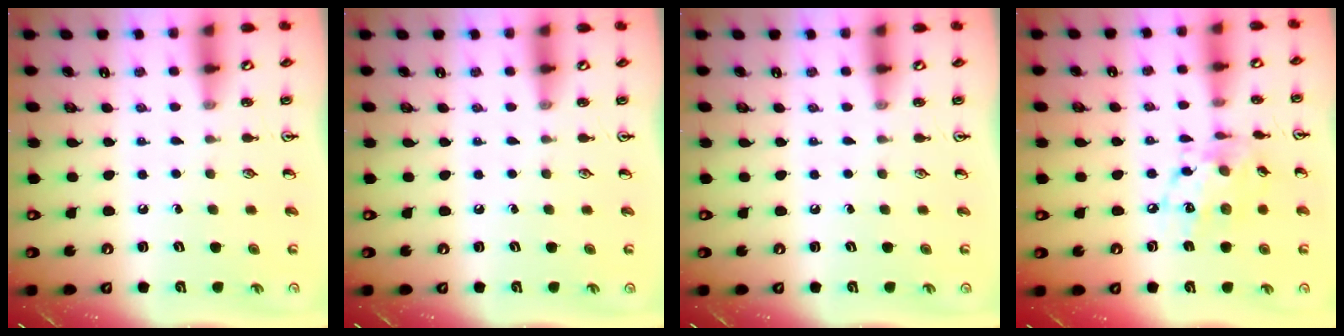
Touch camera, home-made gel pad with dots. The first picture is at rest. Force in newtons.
{"total": 0.0}
{"total": 0.0}
{"total": 12.6, "press": 12.5, "slide": 0.8}